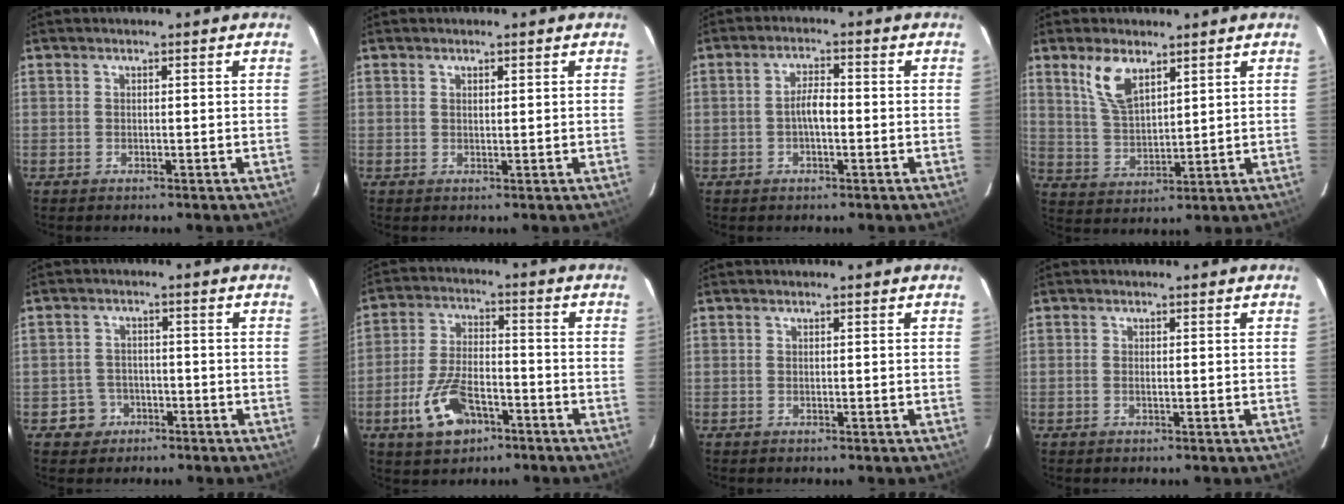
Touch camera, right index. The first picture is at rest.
{"total": 0.7, "force": [0.6, 0.2, 0.4], "torque": [-0.006, 0.001, 0.010]}
{"total": 3.3, "force": [-0.7, 1.1, 3.1], "torque": [-0.058, 0.008, -0.012]}
{"total": 8.1, "force": [4.9, 3.6, 5.4], "torque": [-0.104, 0.004, 0.105]}
{"total": 4.4, "force": [-2.3, 3.8, -0.1], "torque": [-0.007, 0.019, -0.035]}
{"total": 11.1, "force": [-5.7, 5.6, 7.7], "torque": [-0.167, 0.000, -0.097]}
{"total": 0.0}
{"total": 0.5, "force": [-0.1, 0.1, 0.5], "torque": [-0.011, 0.001, -0.004]}